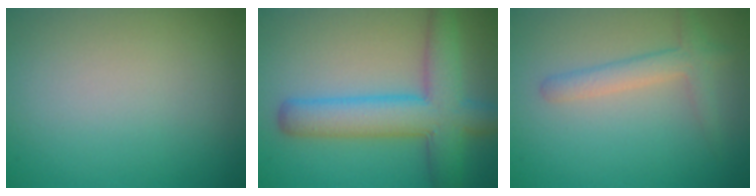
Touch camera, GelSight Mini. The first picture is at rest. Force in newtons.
{"total": 6.8, "press": 6.8, "slide": 0.3}
{"total": 1.8, "press": 1.8, "slide": 0.2}